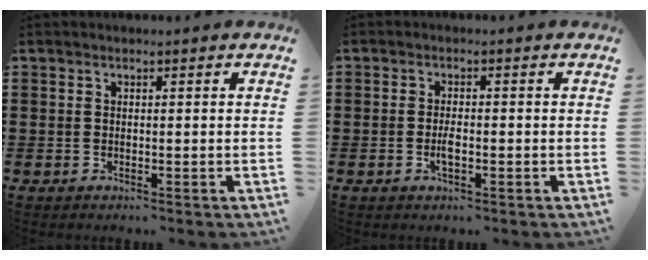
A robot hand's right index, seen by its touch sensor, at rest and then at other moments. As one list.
[{"total": 2.2, "force": [-0.6, 0.7, 2.0], "torque": [-0.038, 0.001, -0.010]}]